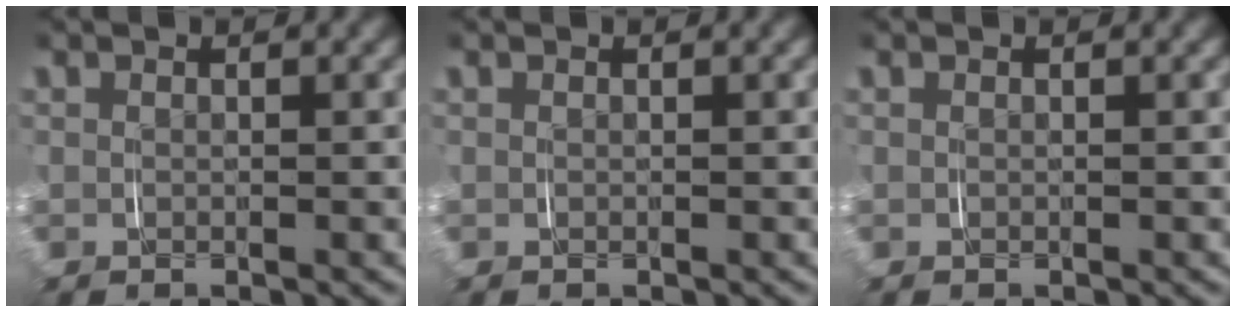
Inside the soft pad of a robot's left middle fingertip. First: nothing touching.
{"total": 0.0}
{"total": 0.0}